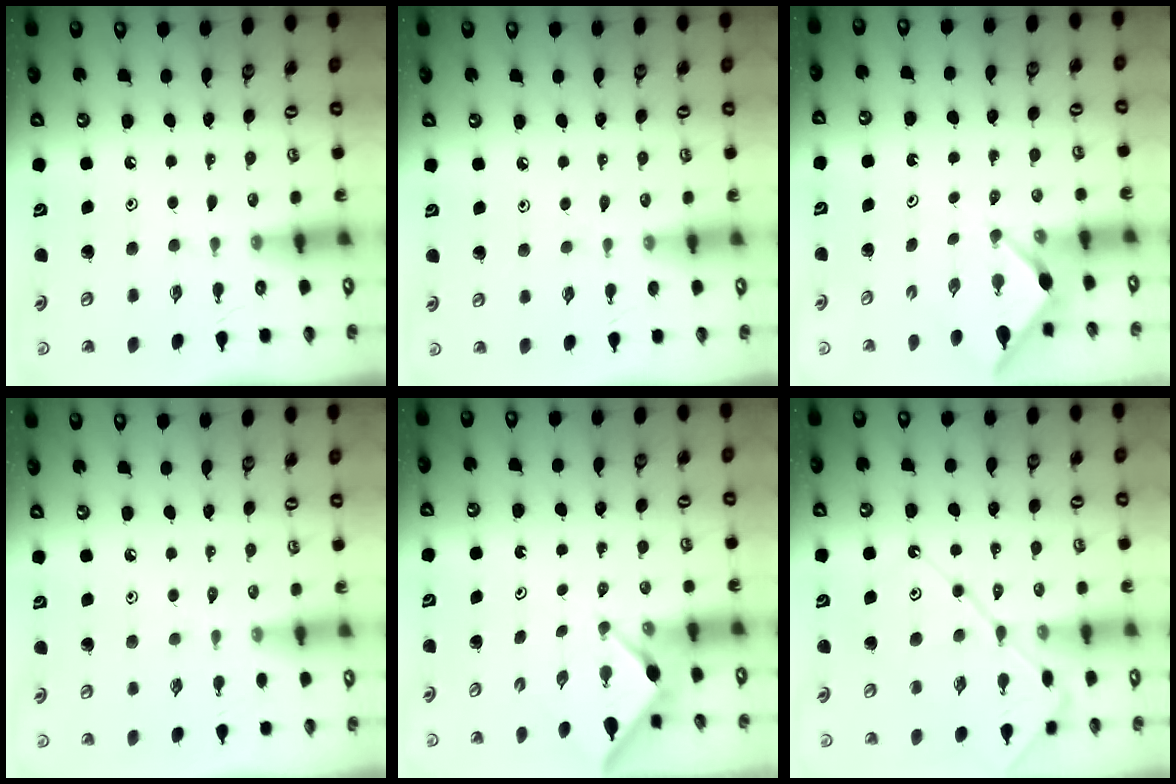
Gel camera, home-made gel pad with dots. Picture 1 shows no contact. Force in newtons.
{"total": 2.9, "press": 2.8, "slide": 0.4}
{"total": 2.5, "press": 2.5, "slide": 0.3}
{"total": 3.4, "press": 3.4, "slide": 0.6}
{"total": 3.0, "press": 3.0, "slide": 0.4}
{"total": 12.0, "press": 11.9, "slide": 1.2}